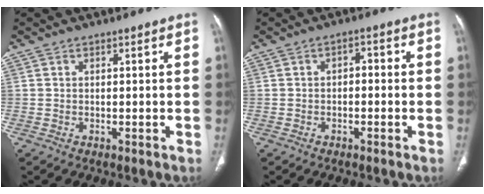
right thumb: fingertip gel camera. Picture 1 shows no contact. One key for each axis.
{"total": 2.1, "fx": -0.6, "fy": 1.4, "fz": 1.5, "tx": -0.011, "ty": 0.014, "tz": -0.017}